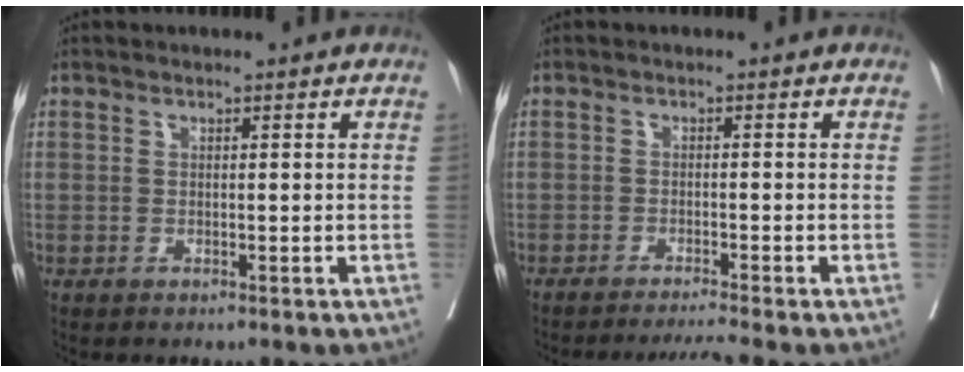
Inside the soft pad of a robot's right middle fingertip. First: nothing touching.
{"total": 3.9, "force": [-3.3, -1.7, 1.1], "torque": [-0.014, -0.011, -0.055]}